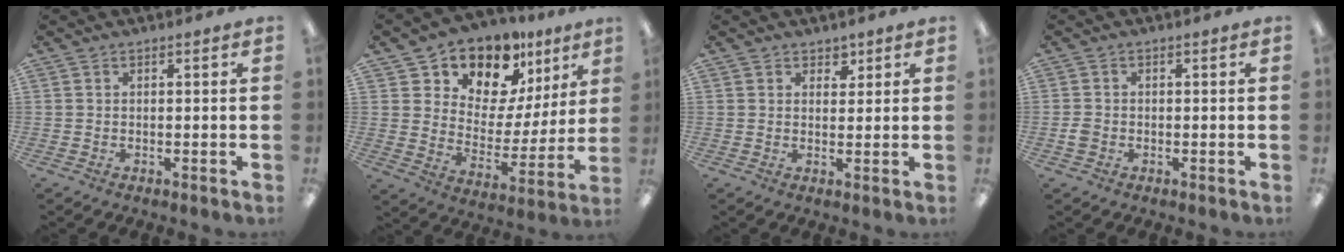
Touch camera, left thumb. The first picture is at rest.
{"total": 13.5, "force": [11.1, 6.9, 3.4], "torque": [-0.073, -0.094, 0.202]}
{"total": 2.9, "force": [2.0, 2.1, 0.4], "torque": [0.003, -0.005, 0.033]}
{"total": 1.9, "force": [-0.4, 1.6, 0.9], "torque": [-0.015, 0.004, -0.008]}